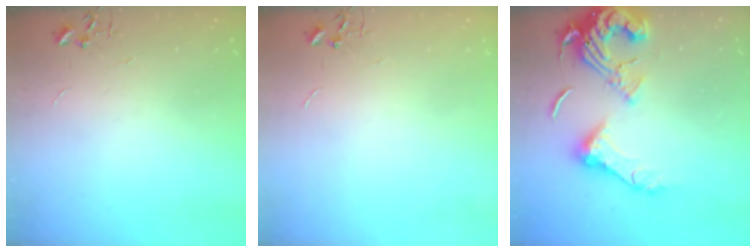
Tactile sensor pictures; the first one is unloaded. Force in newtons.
{"total": 0.0}
{"total": 17.5, "press": 17.4, "slide": 1.9}